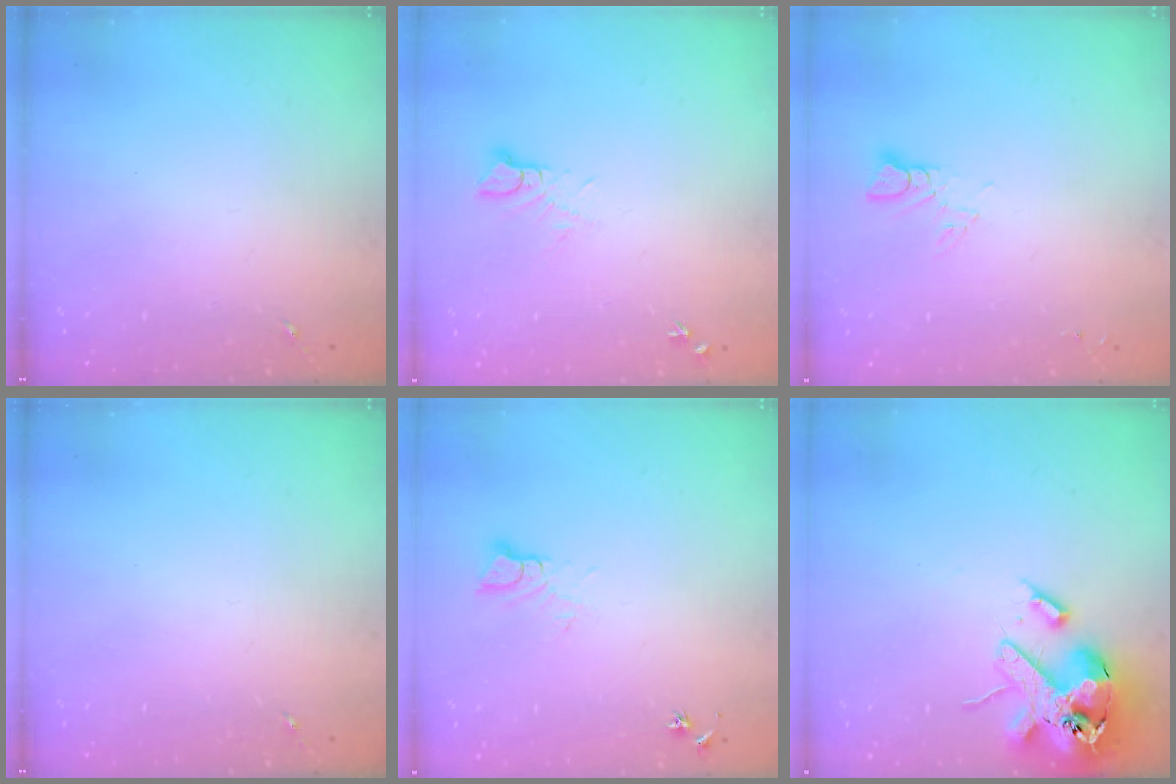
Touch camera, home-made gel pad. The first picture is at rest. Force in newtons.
{"total": 5.9, "press": 5.9, "slide": 0.6}
{"total": 3.2, "press": 3.2, "slide": 0.3}
{"total": 0.0}
{"total": 5.4, "press": 5.4, "slide": 0.5}
{"total": 16.9, "press": 16.7, "slide": 2.8}